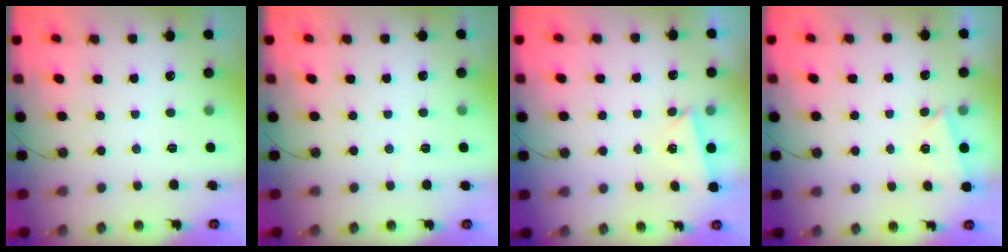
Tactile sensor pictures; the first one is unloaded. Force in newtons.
{"total": 2.0, "press": 2.0, "slide": 0.4}
{"total": 1.7, "press": 1.7, "slide": 0.4}
{"total": 2.8, "press": 1.7, "slide": 2.2}